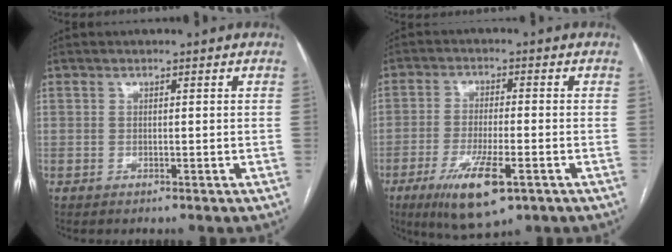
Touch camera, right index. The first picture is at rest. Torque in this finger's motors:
{"motor_torque": [1.33, -0.81, 0.44, 0.17]}